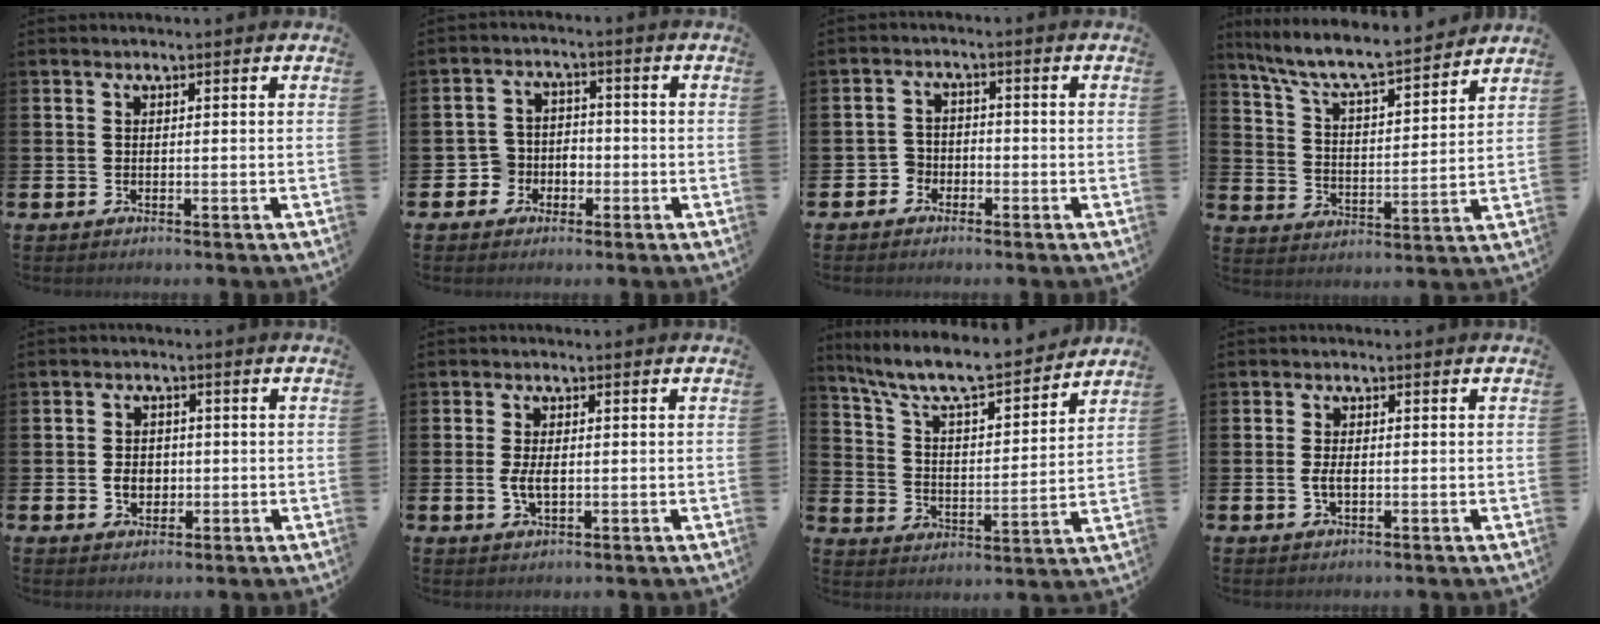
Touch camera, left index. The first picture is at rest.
{"total": 3.9, "force": [-1.9, 3.4, 0.3], "torque": [-0.021, 0.008, -0.043]}
{"total": 2.7, "force": [-2.0, 1.7, 0.0], "torque": [-0.010, 0.005, -0.047]}
{"total": 8.4, "force": [7.8, 0.8, 3.0], "torque": [-0.097, -0.056, 0.133]}
{"total": 3.2, "force": [-0.4, 2.5, 2.0], "torque": [-0.020, -0.003, -0.016]}
{"total": 3.1, "force": [-0.2, 1.6, 2.6], "torque": [-0.044, 0.003, -0.005]}
{"total": 9.1, "force": [8.3, 1.6, 3.5], "torque": [-0.103, -0.058, 0.140]}
{"total": 2.2, "force": [-0.2, 1.1, 1.9], "torque": [-0.029, 0.001, -0.007]}